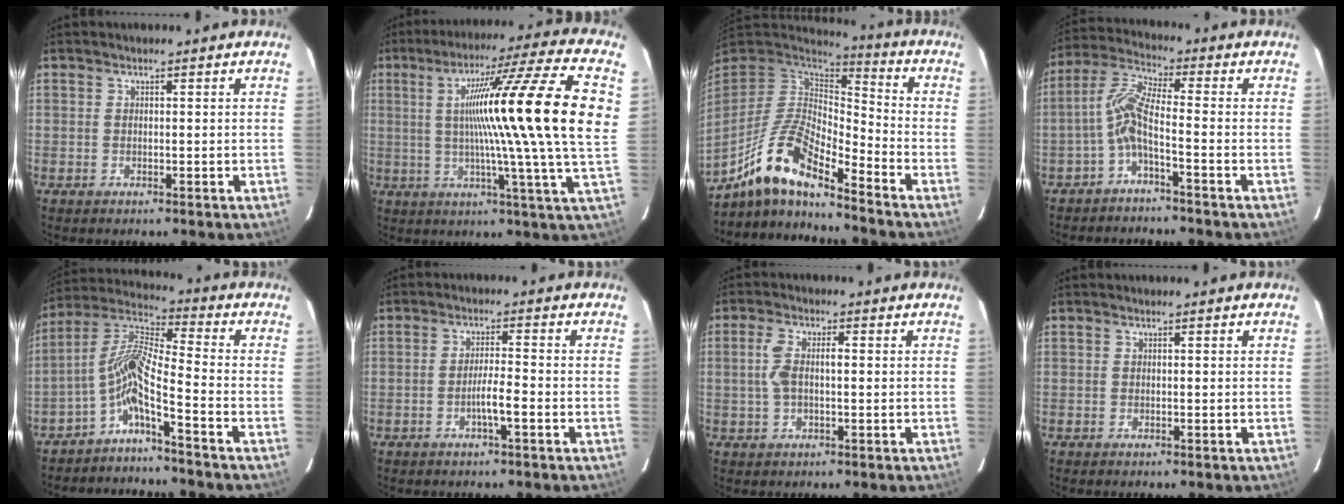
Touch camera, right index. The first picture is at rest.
{"total": 23.1, "force": [3.4, -2.1, 22.7], "torque": [-0.318, 0.012, 0.035]}
{"total": 12.7, "force": [-9.7, 2.5, 7.9], "torque": [-0.160, 0.018, -0.180]}
{"total": 6.1, "force": [-2.4, 0.3, 5.6], "torque": [-0.121, 0.021, -0.053]}
{"total": 7.7, "force": [-4.8, -0.8, 5.9], "torque": [-0.128, 0.020, -0.097]}
{"total": 3.6, "force": [-1.5, 0.0, 3.3], "torque": [-0.055, 0.000, -0.028]}
{"total": 4.5, "force": [0.3, 1.6, 4.1], "torque": [-0.098, 0.017, 0.006]}
{"total": 0.0}